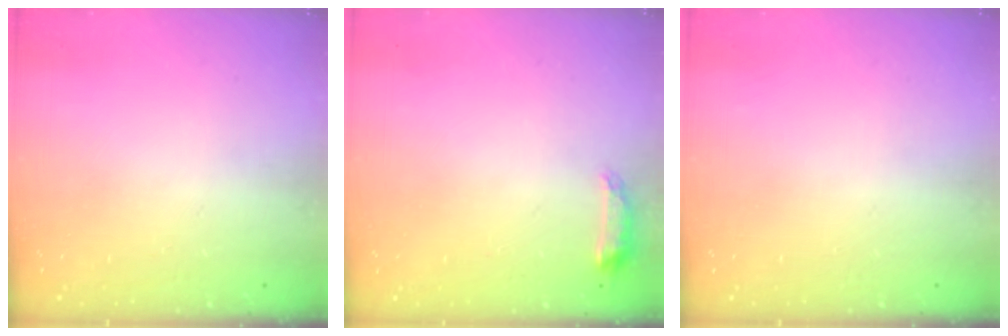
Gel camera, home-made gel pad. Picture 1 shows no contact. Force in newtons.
{"total": 6.5, "press": 6.4, "slide": 1.0}
{"total": 0.0}